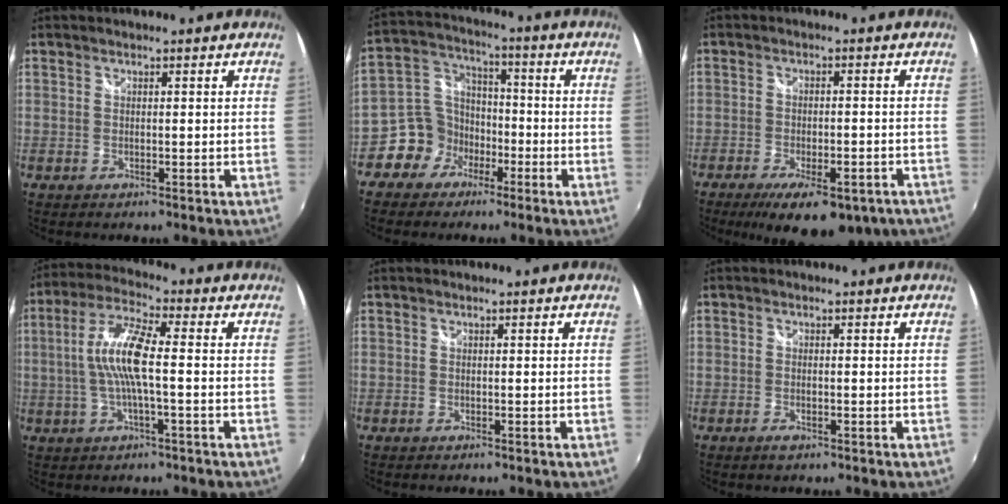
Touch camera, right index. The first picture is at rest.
{"total": 9.1, "force": [-5.0, 7.5, 1.7], "torque": [-0.048, 0.038, -0.090]}
{"total": 16.4, "force": [-11.2, 5.9, 10.4], "torque": [-0.186, -0.035, -0.150]}
{"total": 10.0, "force": [-0.5, 1.7, 9.8], "torque": [-0.200, 0.009, -0.011]}
{"total": 0.0}
{"total": 1.4, "force": [-0.7, 0.5, 1.2], "torque": [-0.022, -0.003, -0.011]}